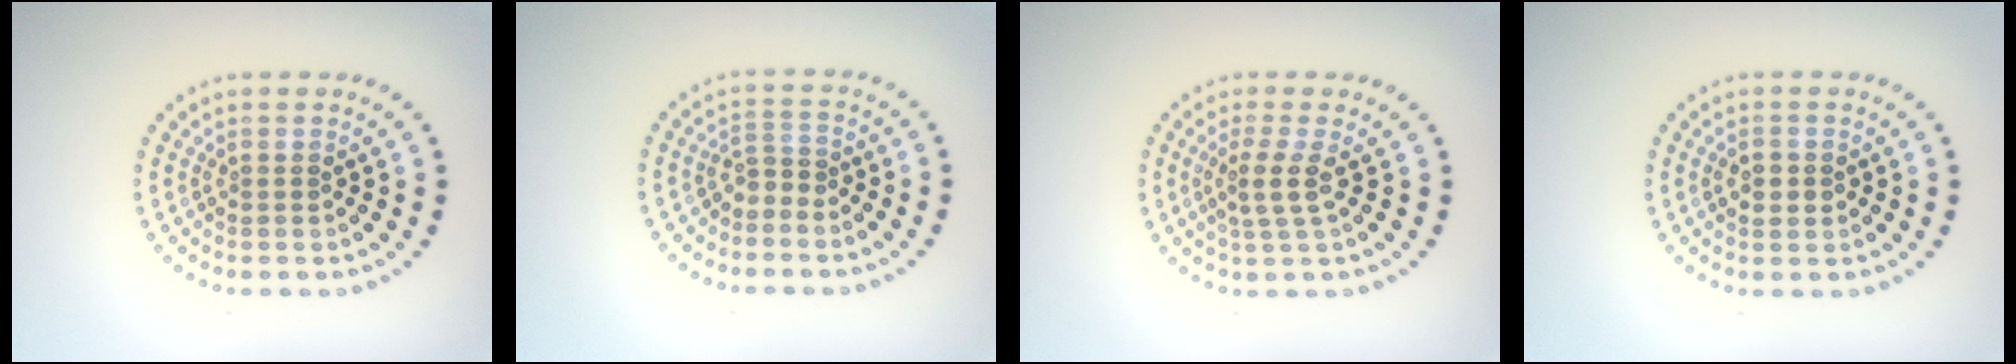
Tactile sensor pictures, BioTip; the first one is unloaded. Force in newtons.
{"total": 1.5, "press": 1.0, "slide": 1.1}
{"total": 2.3, "press": 1.8, "slide": 1.4}
{"total": 1.4, "press": 1.4, "slide": 0.2}